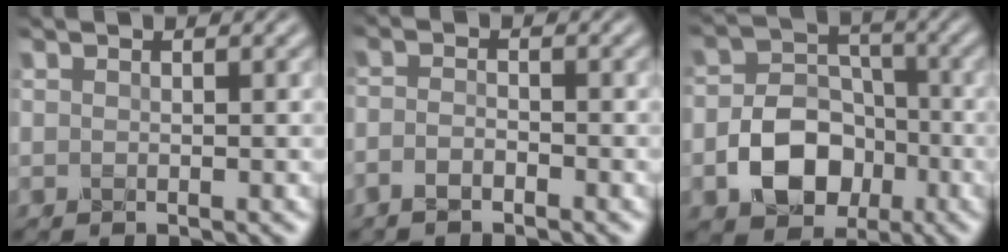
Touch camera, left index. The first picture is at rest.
{"total": 1.6, "force": [-1.3, 0.4, 0.8], "torque": [-0.020, 0.004, -0.031]}
{"total": 6.8, "force": [-2.6, 5.0, 3.8], "torque": [-0.059, -0.004, -0.045]}